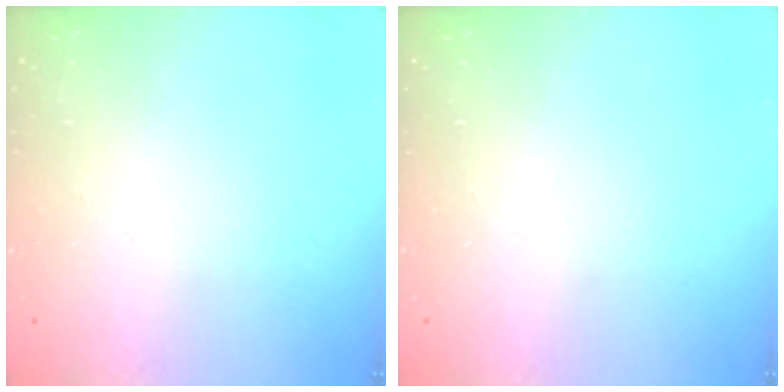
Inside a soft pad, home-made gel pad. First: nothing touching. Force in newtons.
{"total": 0.0}